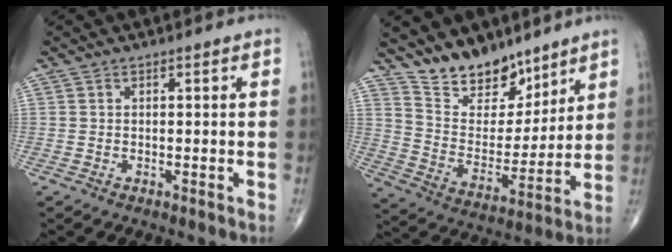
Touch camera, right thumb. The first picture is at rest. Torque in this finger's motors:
{"motor_torque": [-1.48, 1.56, -0.03, 0.79, 0.16]}